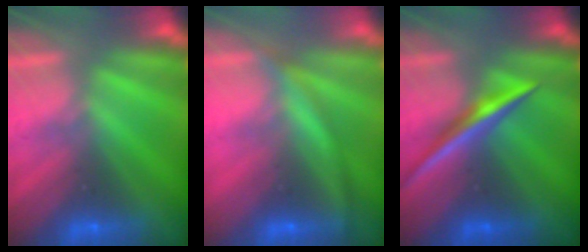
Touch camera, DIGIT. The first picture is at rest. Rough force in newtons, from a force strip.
{"total": 2.8}
{"total": 2.1}